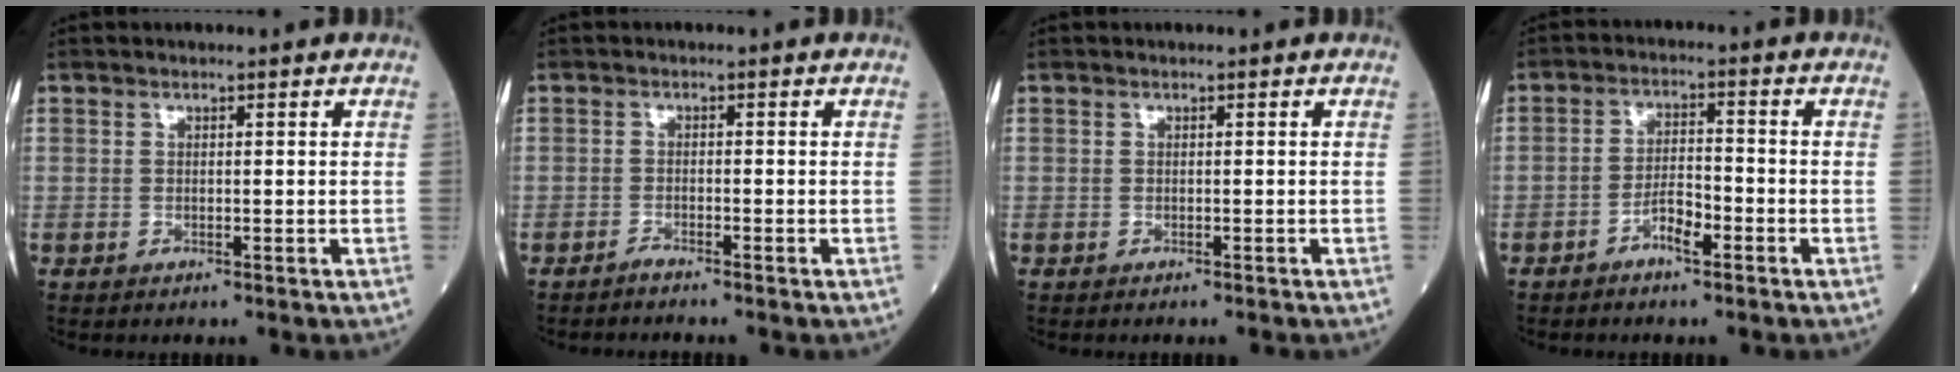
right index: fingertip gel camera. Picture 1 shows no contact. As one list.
[{"total": 1.2, "force": [-1.1, -0.3, 0.2], "torque": [-0.008, -0.003, -0.021]}, {"total": 0.8, "force": [-0.8, -0.1, 0.2], "torque": [-0.002, 0.001, -0.012]}, {"total": 3.9, "force": [-2.4, 1.0, 2.9], "torque": [-0.054, 0.007, -0.047]}]